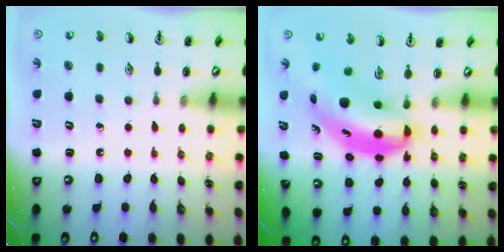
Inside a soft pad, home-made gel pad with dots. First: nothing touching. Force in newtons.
{"total": 8.0, "press": 7.7, "slide": 2.1}